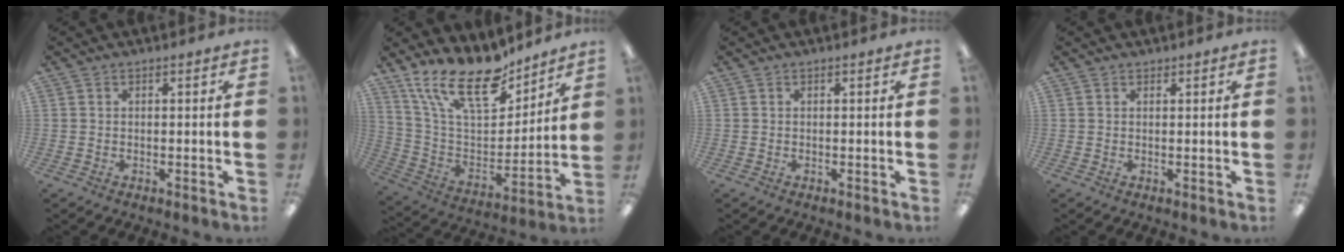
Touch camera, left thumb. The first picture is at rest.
{"total": 19.9, "force": [14.7, 7.6, 11.1], "torque": [-0.226, -0.090, 0.261]}
{"total": 0.0}
{"total": 0.7, "force": [0.6, 0.2, 0.0], "torque": [0.000, 0.001, 0.012]}